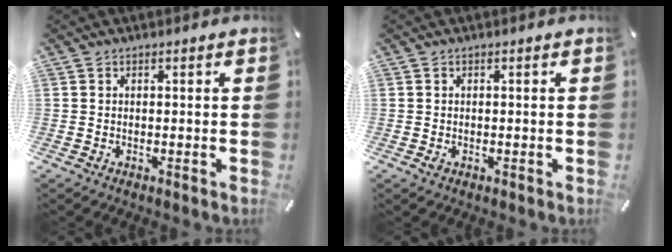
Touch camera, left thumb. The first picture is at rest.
{"total": 0.7, "force": [-0.2, 0.5, 0.5], "torque": [-0.009, -0.001, -0.004]}